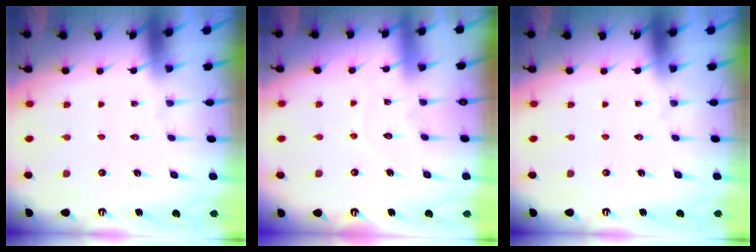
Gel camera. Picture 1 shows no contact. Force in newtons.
{"total": 5.0, "press": 5.0, "slide": 0.2}
{"total": 0.0}